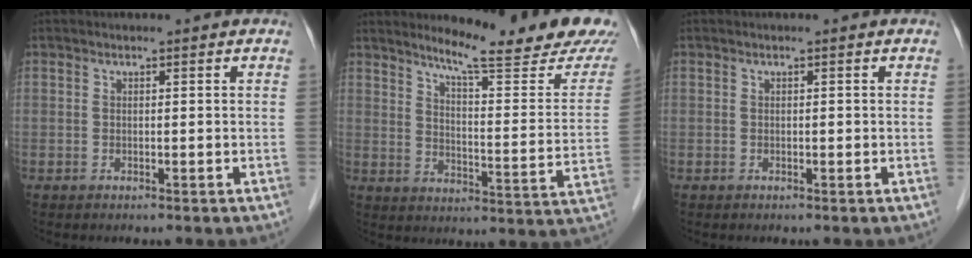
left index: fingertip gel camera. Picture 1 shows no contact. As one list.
[{"total": 19.0, "force": [16.5, 0.7, 9.4], "torque": [-0.128, -0.079, 0.206]}, {"total": 0.6, "force": [-0.5, 0.1, 0.3], "torque": [-0.004, -0.005, -0.011]}]